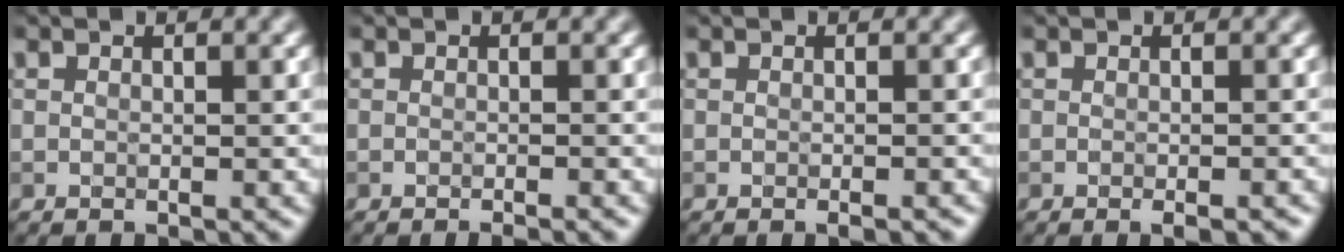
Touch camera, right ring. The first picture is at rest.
{"total": 1.1, "force": [-0.8, 0.1, 0.8], "torque": [-0.008, -0.004, -0.013]}
{"total": 1.2, "force": [-0.8, 0.1, 0.9], "torque": [-0.010, -0.003, -0.010]}
{"total": 1.6, "force": [-1.0, 0.2, 1.2], "torque": [-0.016, -0.003, -0.013]}